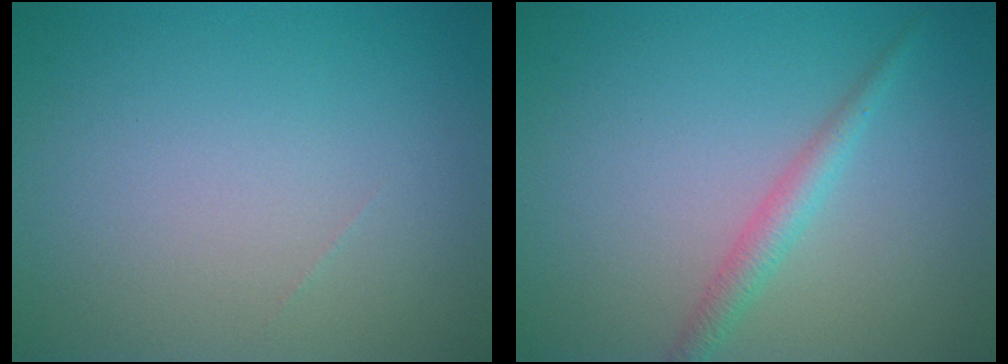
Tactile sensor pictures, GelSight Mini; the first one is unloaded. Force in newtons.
{"total": 1.9, "press": 1.9, "slide": 0.0}